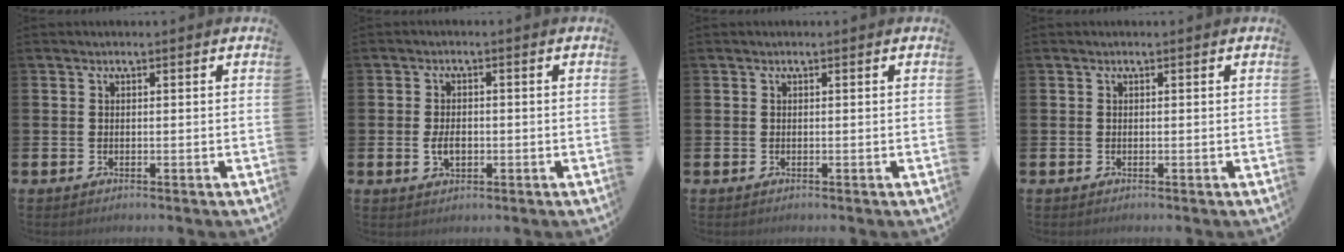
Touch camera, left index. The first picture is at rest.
{"total": 2.7, "force": [-0.4, 1.7, 2.1], "torque": [-0.030, 0.000, -0.010]}
{"total": 0.0}
{"total": 0.0}